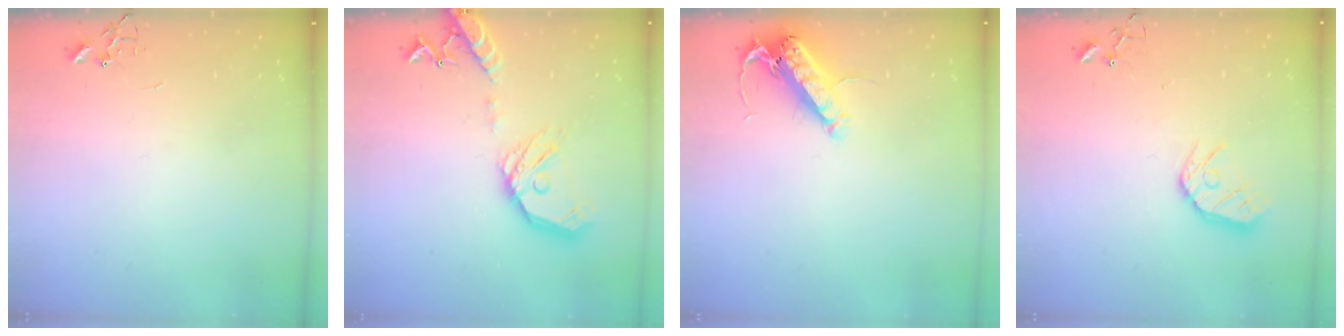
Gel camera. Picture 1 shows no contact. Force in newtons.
{"total": 17.9, "press": 17.7, "slide": 2.6}
{"total": 14.2, "press": 14.0, "slide": 2.5}
{"total": 10.8, "press": 10.8, "slide": 0.9}